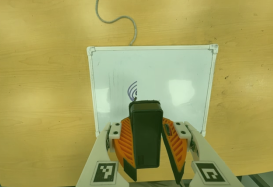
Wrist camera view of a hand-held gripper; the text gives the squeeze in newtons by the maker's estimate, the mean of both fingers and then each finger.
{"total": 7.0, "left": 7.4, "right": 6.6}